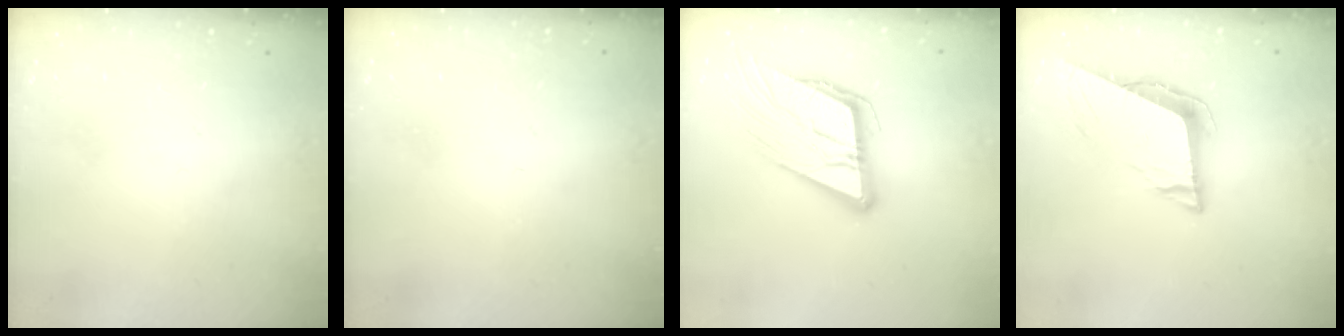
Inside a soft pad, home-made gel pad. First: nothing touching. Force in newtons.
{"total": 1.6, "press": 1.6, "slide": 0.1}
{"total": 16.2, "press": 15.9, "slide": 2.9}
{"total": 10.4, "press": 9.8, "slide": 3.5}